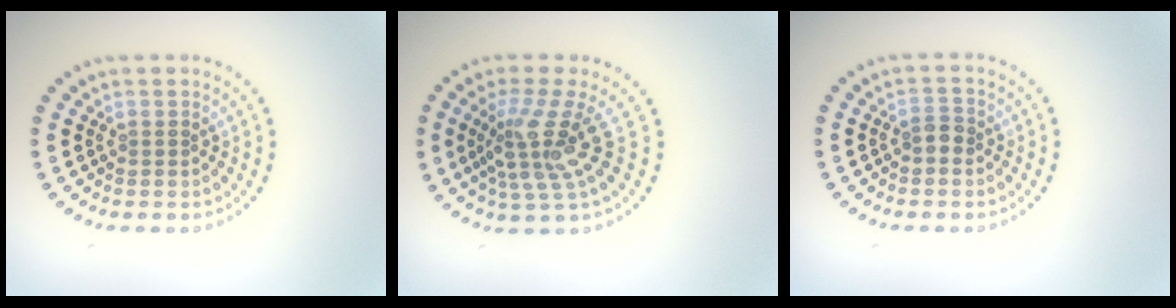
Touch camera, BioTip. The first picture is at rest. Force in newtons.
{"total": 4.6, "press": 3.2, "slide": 3.3}
{"total": 1.2, "press": 1.2, "slide": 0.3}